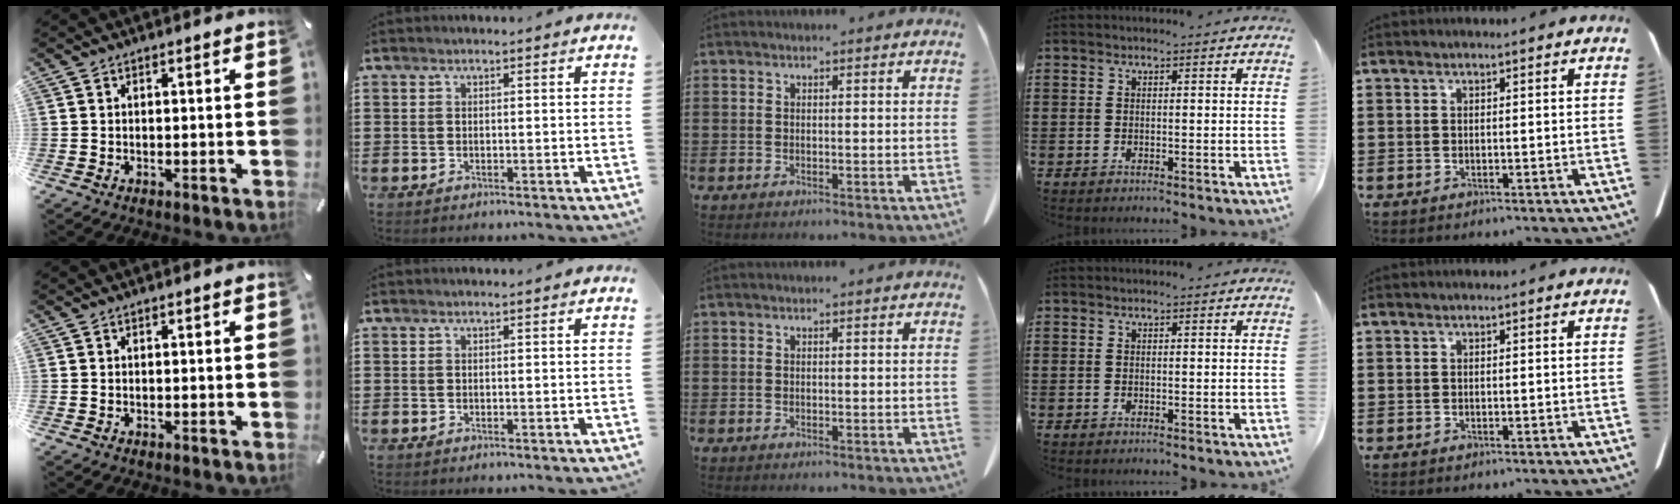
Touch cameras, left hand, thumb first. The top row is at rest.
{}